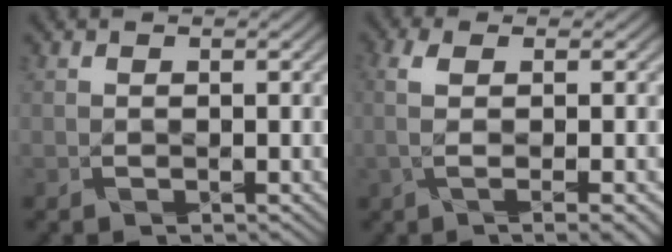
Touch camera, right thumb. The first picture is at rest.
{"total": 4.5, "force": [-0.5, 0.2, 4.5], "torque": [-0.088, 0.005, -0.007]}